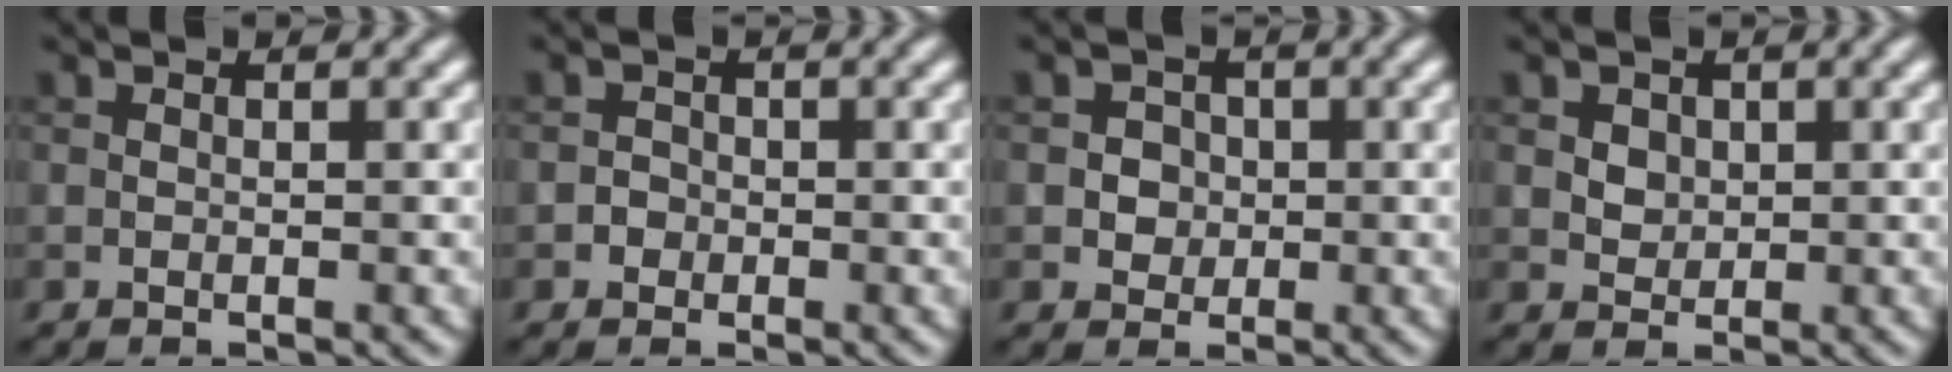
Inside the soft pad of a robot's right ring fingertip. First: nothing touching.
{"total": 1.0, "force": [-0.4, 0.9, 0.1], "torque": [0.008, 0.001, -0.011]}
{"total": 2.4, "force": [0.2, 2.2, 0.9], "torque": [0.003, 0.005, 0.001]}
{"total": 2.2, "force": [0.9, 1.7, 1.0], "torque": [-0.028, 0.004, 0.027]}